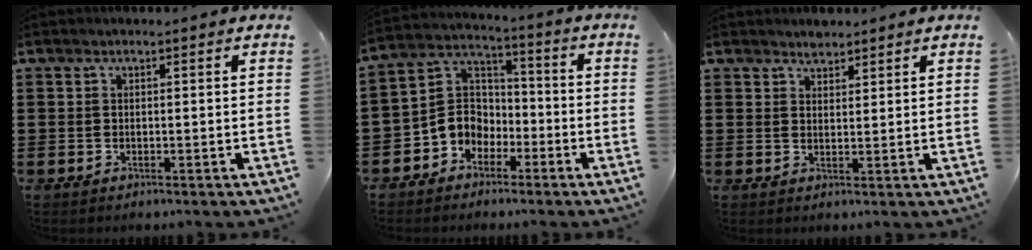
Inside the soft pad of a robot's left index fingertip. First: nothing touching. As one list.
[{"total": 6.3, "force": [-2.9, 5.4, 1.4], "torque": [-0.060, 0.008, -0.065]}, {"total": 1.9, "force": [1.8, 0.5, 0.1], "torque": [-0.005, 0.003, 0.035]}]